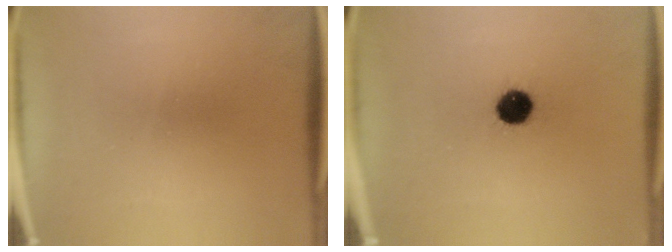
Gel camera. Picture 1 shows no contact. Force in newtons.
{"total": 7.3}